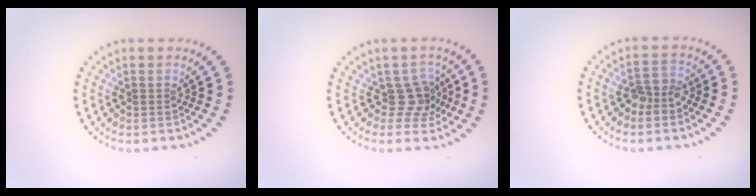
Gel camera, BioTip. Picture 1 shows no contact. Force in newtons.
{"total": 2.6, "press": 2.1, "slide": 1.6}
{"total": 2.4, "press": 2.3, "slide": 0.7}